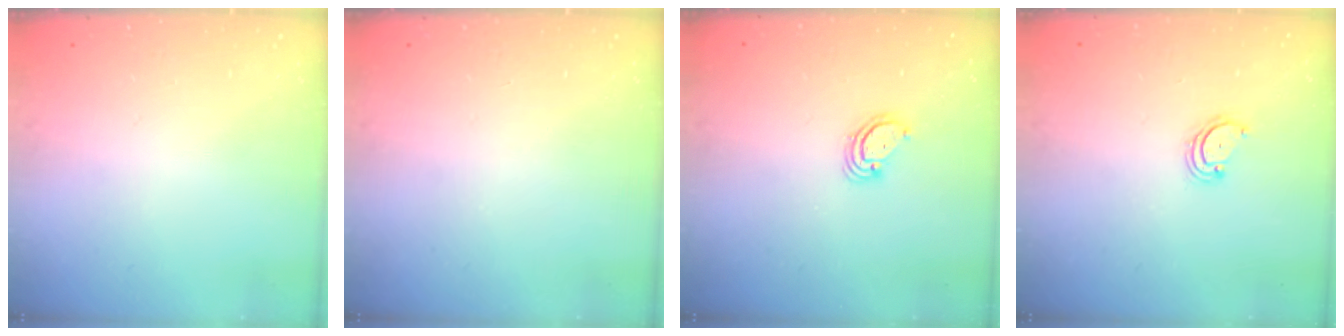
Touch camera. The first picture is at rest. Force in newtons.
{"total": 0.0}
{"total": 3.1, "press": 3.1, "slide": 0.2}
{"total": 2.9, "press": 2.9, "slide": 0.3}